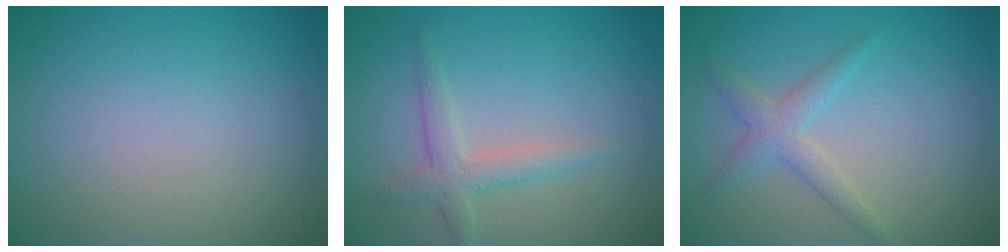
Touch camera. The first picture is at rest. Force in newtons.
{"total": 2.5, "press": 2.5, "slide": 0.1}
{"total": 2.4, "press": 2.4, "slide": 0.0}